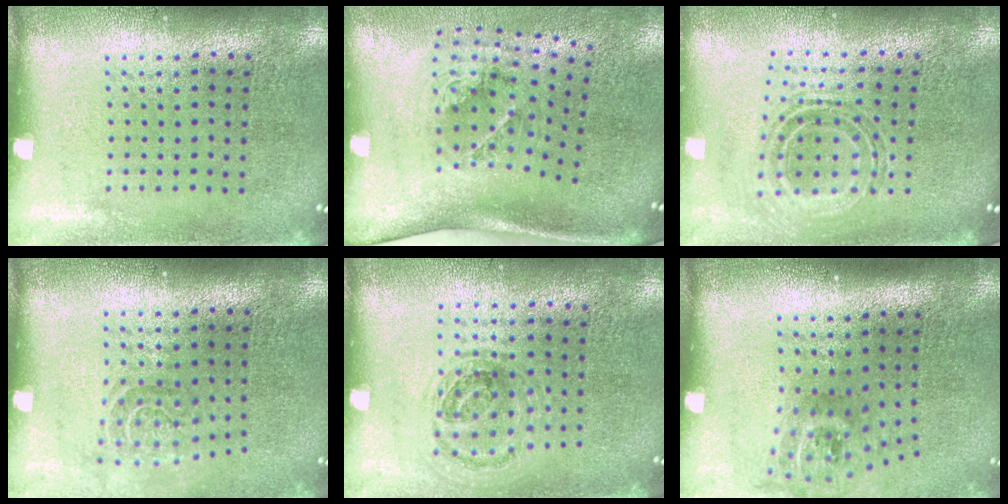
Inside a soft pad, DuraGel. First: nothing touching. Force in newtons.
{"total": 1.9, "press": 1.3, "slide": 1.4}
{"total": 0.7, "press": 0.7, "slide": 0.2}
{"total": 1.5, "press": 1.1, "slide": 1.0}
{"total": 1.1, "press": 1.0, "slide": 0.5}
{"total": 1.9, "press": 1.4, "slide": 1.4}